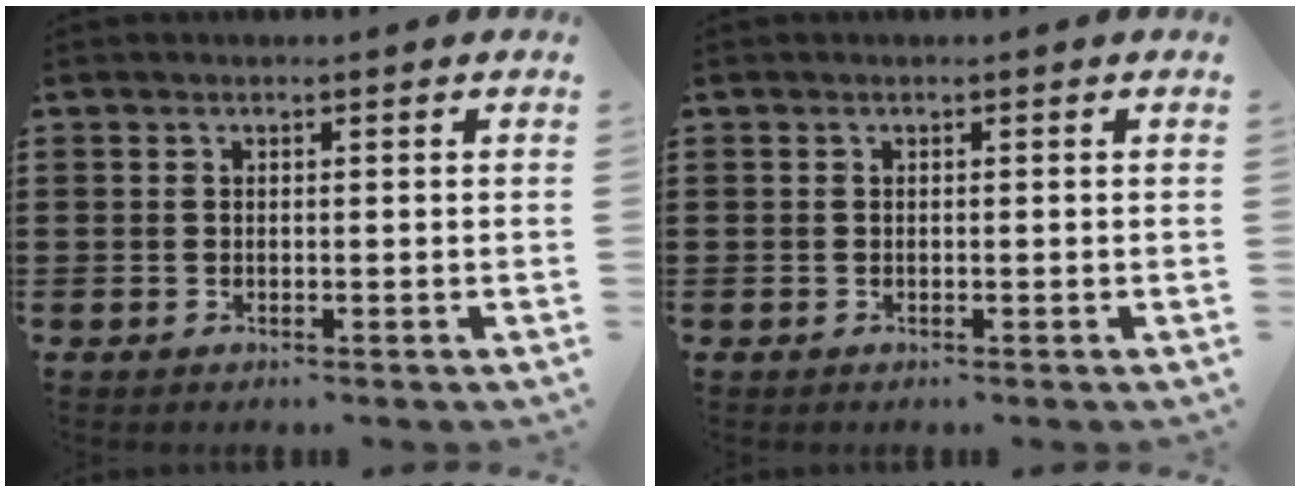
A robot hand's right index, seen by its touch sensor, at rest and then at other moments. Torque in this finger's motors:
{"motor_torque": [0.00, 0.00, 0.00, 0.00]}